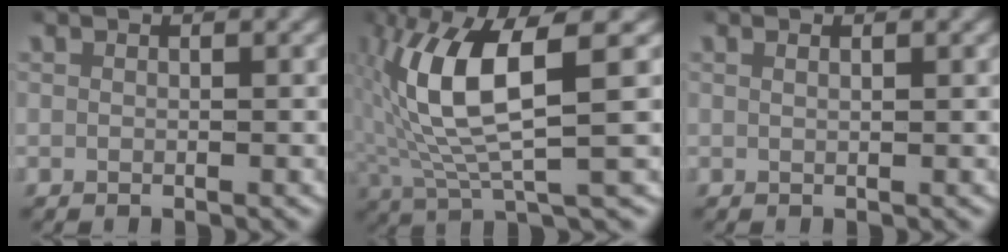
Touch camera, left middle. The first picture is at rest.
{"total": 8.9, "force": [0.9, 2.7, 8.4], "torque": [-0.157, 0.007, 0.017]}
{"total": 0.5, "force": [0.3, -0.1, 0.4], "torque": [-0.006, 0.001, 0.006]}